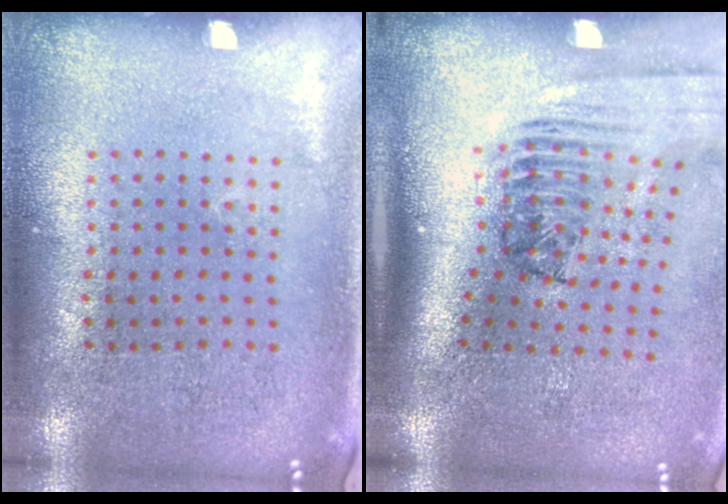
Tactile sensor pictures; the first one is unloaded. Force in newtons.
{"total": 2.5, "press": 1.7, "slide": 1.8}